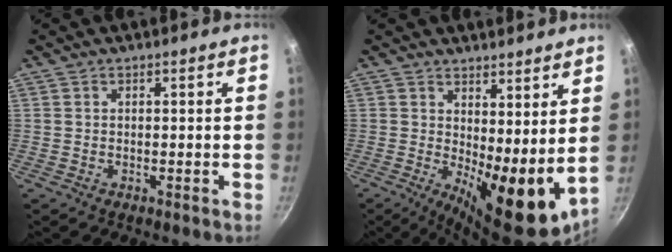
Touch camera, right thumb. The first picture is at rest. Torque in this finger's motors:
{"motor_torque": [2.16, 2.07, 1.44, -0.01, 0.38]}